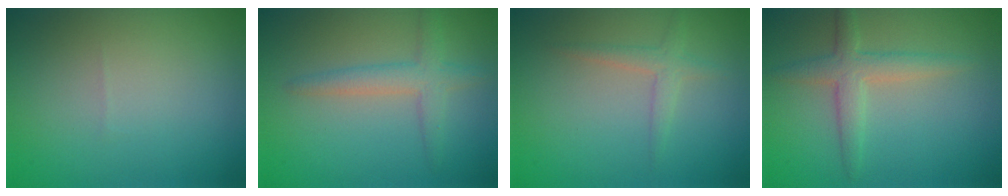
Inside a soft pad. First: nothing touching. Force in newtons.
{"total": 2.9, "press": 2.9, "slide": 0.2}
{"total": 1.8, "press": 1.8, "slide": 0.0}
{"total": 3.0, "press": 3.0, "slide": 0.1}